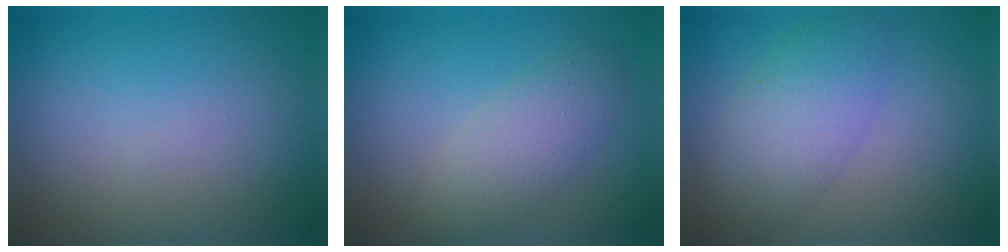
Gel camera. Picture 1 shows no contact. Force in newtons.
{"total": 3.2, "press": 3.2, "slide": 0.3}
{"total": 4.6, "press": 4.6, "slide": 0.3}